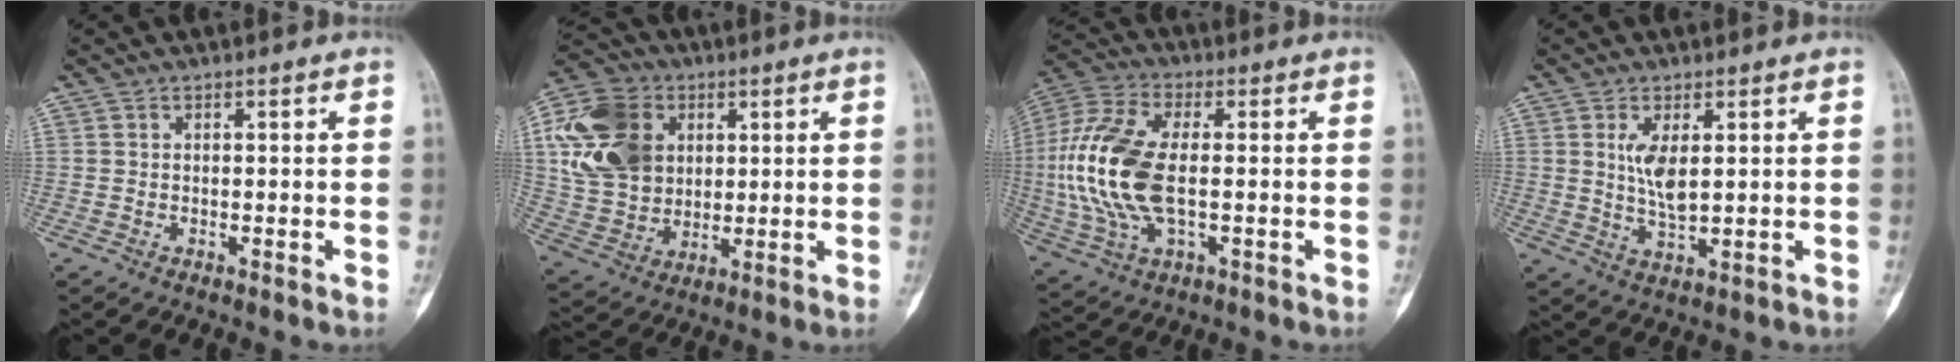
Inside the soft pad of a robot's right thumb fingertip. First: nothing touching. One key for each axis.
{"total": 17.8, "fx": 4.4, "fy": 13.7, "fz": 10.5, "tx": -0.192, "ty": 0.003, "tz": 0.081}
{"total": 18.2, "fx": -0.6, "fy": 8.9, "fz": 15.8, "tx": -0.360, "ty": 0.004, "tz": -0.009}
{"total": 5.5, "fx": 1.2, "fy": 2.0, "fz": 5.0, "tx": -0.097, "ty": -0.017, "tz": 0.031}